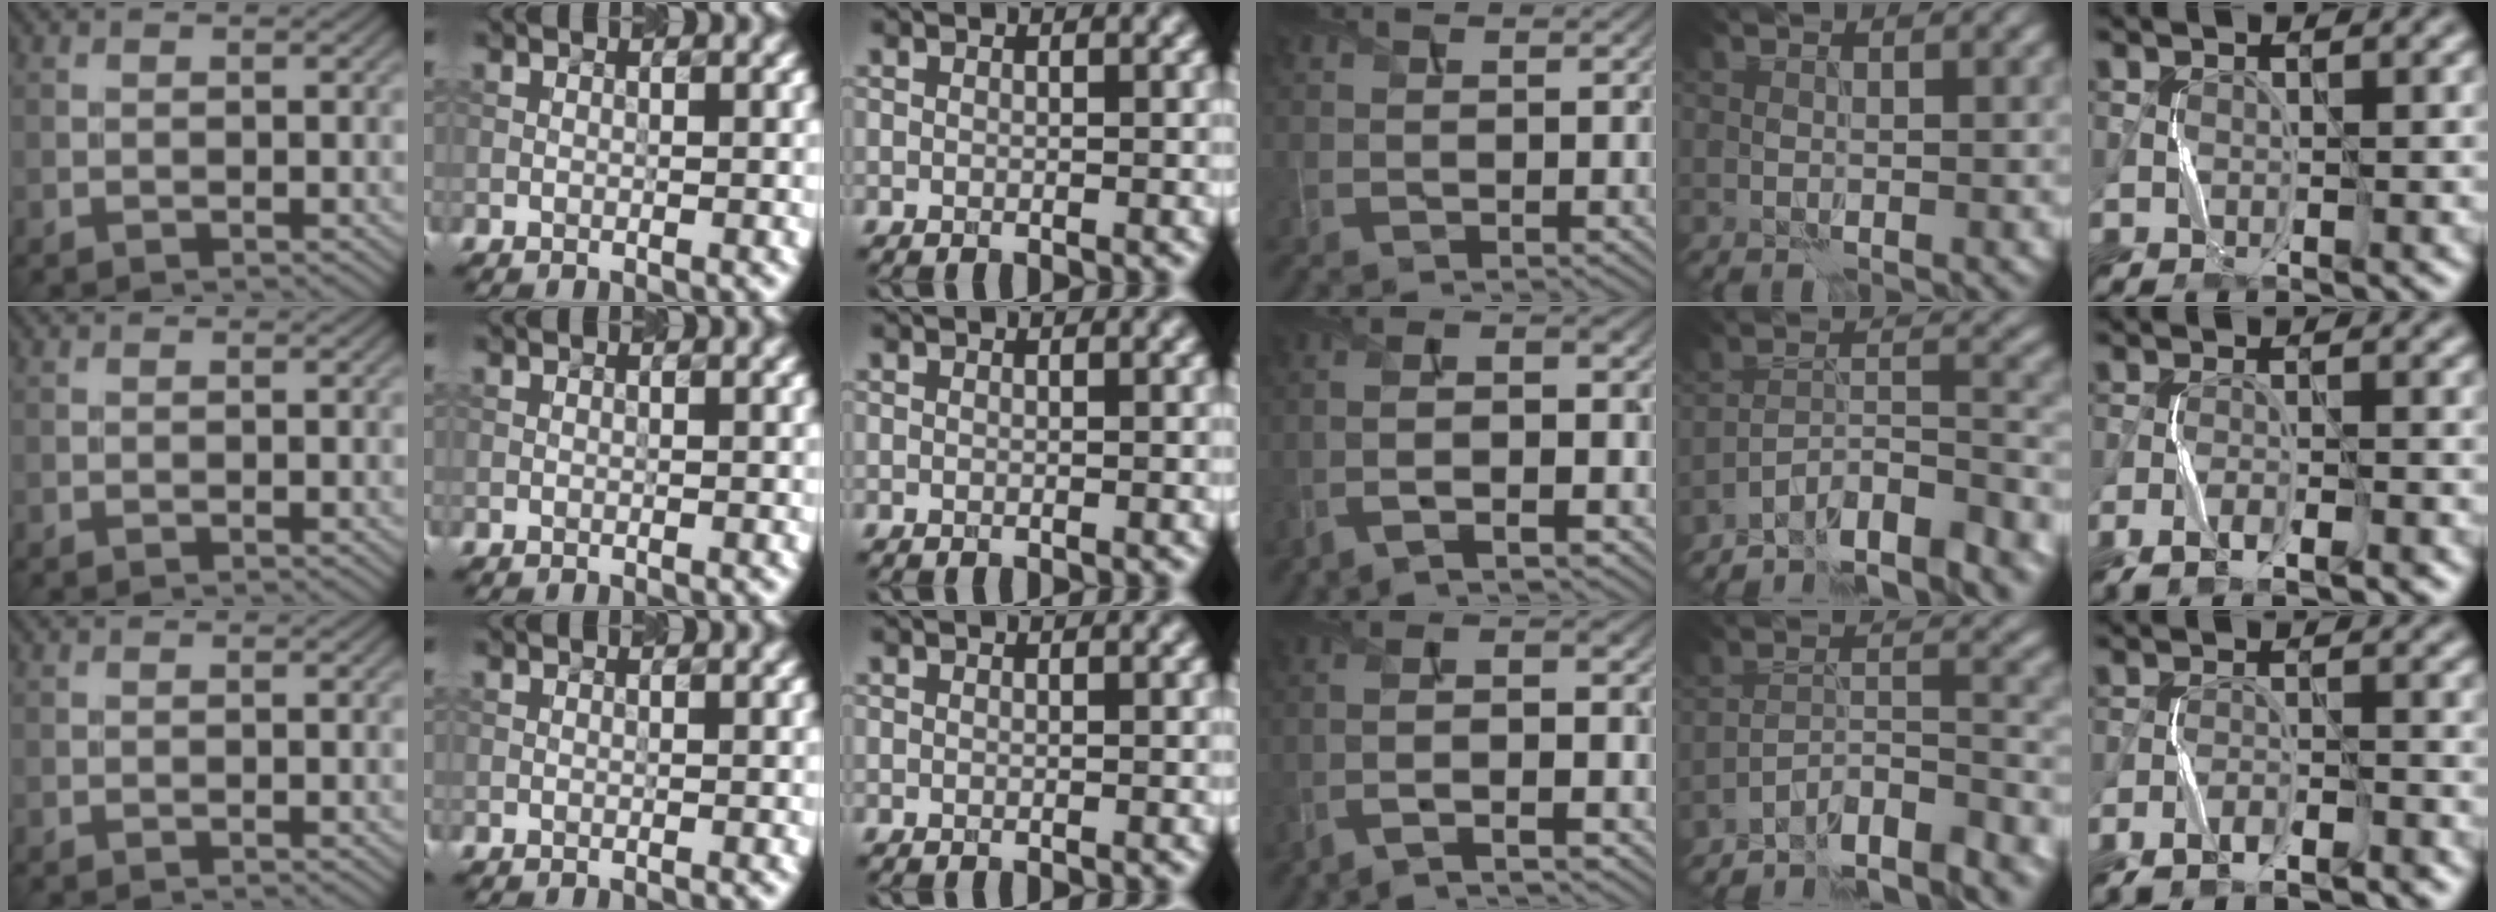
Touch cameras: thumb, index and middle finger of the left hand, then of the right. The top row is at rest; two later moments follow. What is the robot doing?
{"motion": "squeeze", "object": "sponge"}